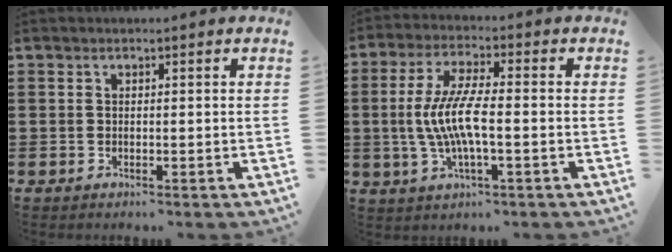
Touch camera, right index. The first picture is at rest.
{"total": 7.9, "force": [-1.3, 1.9, 7.6], "torque": [-0.166, -0.012, -0.031]}